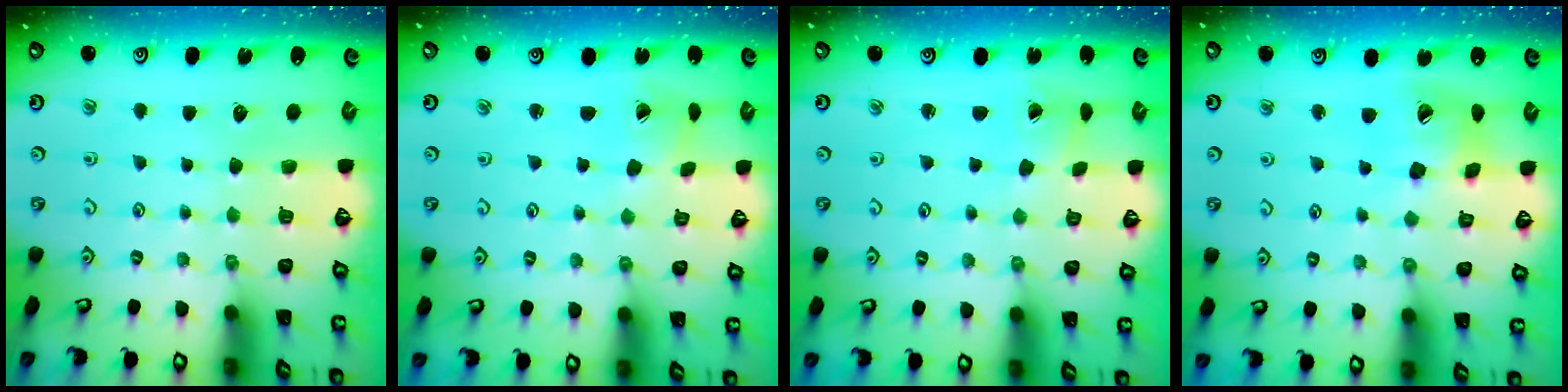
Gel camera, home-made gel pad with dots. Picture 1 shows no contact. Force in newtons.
{"total": 1.7, "press": 1.7, "slide": 0.2}
{"total": 1.7, "press": 1.7, "slide": 0.2}
{"total": 14.5, "press": 14.4, "slide": 1.9}